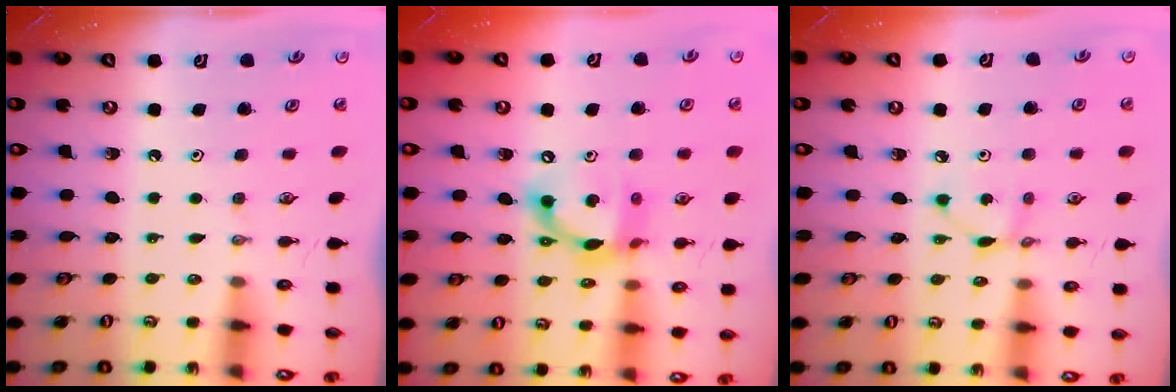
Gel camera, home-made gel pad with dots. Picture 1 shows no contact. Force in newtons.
{"total": 13.9, "press": 13.9, "slide": 0.8}
{"total": 3.5, "press": 3.5, "slide": 0.1}